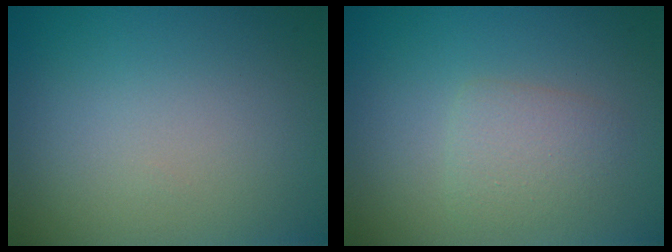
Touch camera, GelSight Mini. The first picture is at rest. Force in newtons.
{"total": 2.0, "press": 2.0, "slide": 0.0}